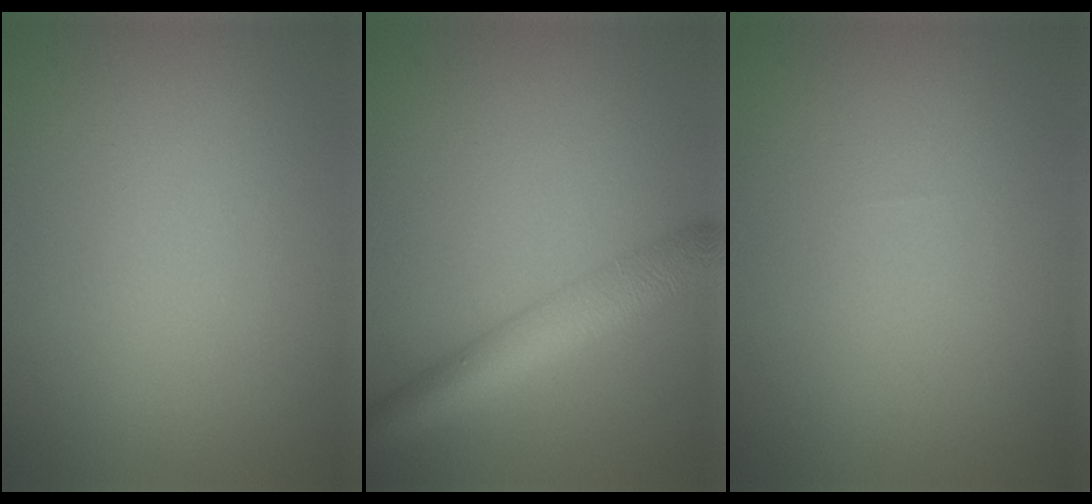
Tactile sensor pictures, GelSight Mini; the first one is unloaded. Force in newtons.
{"total": 5.4, "press": 5.4, "slide": 0.2}
{"total": 0.0}